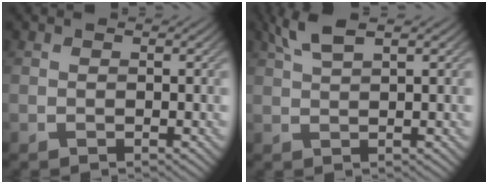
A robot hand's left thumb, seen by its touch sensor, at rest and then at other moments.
{"total": 3.8, "force": [2.2, 0.8, 3.0], "torque": [-0.063, 0.016, 0.048]}